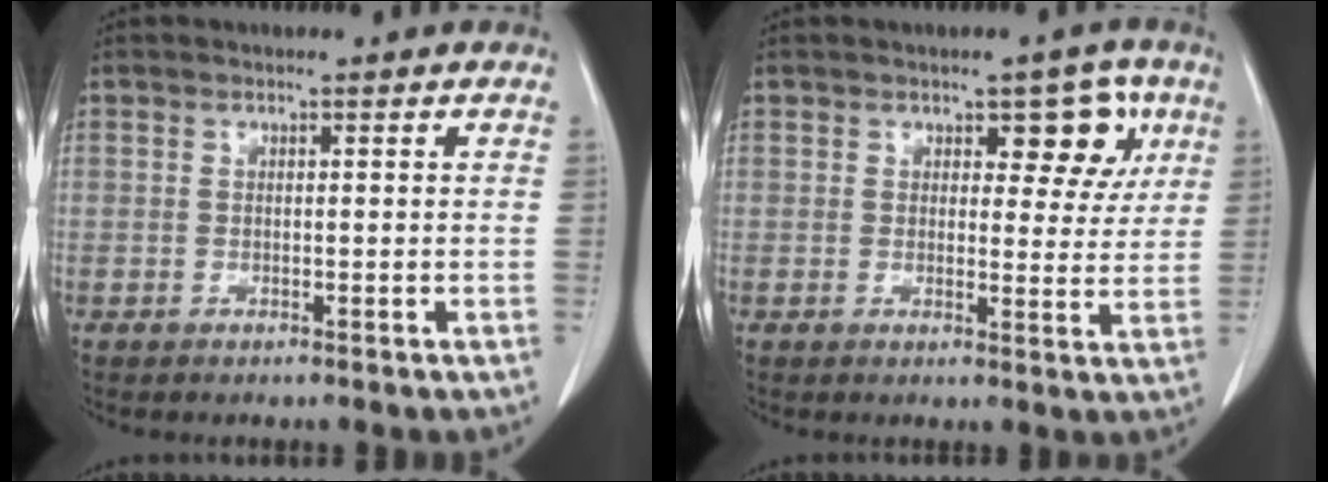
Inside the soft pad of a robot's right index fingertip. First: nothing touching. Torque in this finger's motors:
{"motor_torque": [0.15, 0.13, 0.14, 0.01]}